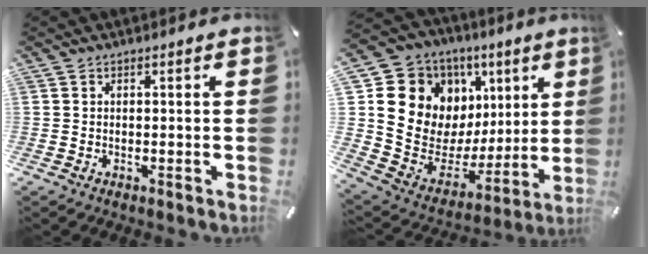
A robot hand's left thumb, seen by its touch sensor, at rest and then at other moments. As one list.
[{"total": 14.0, "force": [4.8, 12.5, 4.0], "torque": [-0.053, -0.065, 0.112]}]